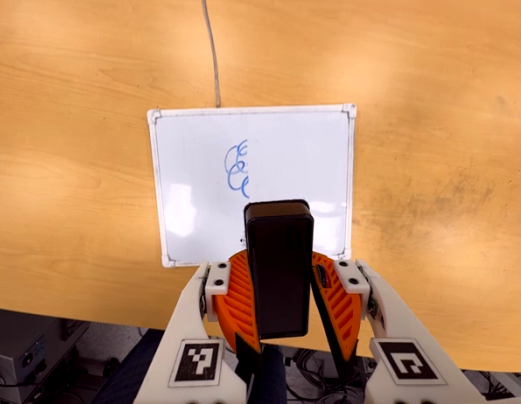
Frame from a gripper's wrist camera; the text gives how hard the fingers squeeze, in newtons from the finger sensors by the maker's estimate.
{"total": 7.6, "left": 8.7, "right": 6.6}